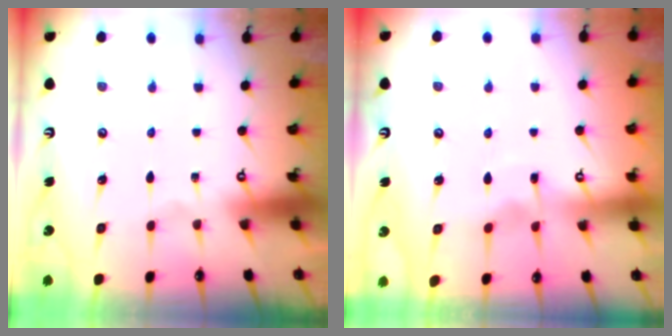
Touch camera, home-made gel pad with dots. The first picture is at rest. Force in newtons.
{"total": 2.8, "press": 2.8, "slide": 0.4}